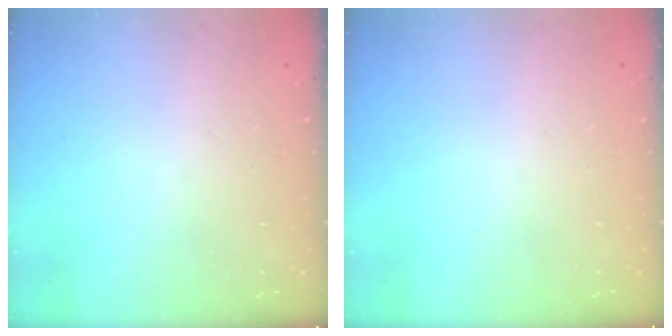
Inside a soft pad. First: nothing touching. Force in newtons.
{"total": 0.0}